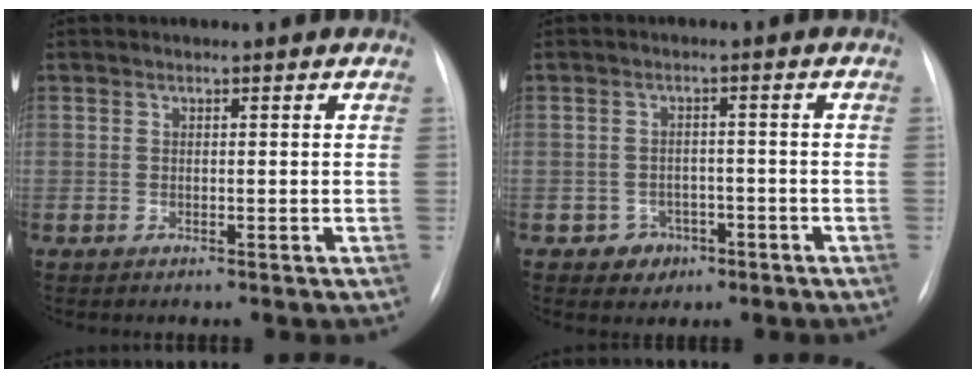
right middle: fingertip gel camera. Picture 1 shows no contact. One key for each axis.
{"total": 3.1, "fx": -1.4, "fy": 2.6, "fz": 0.7, "tx": -0.001, "ty": 0.011, "tz": -0.013}